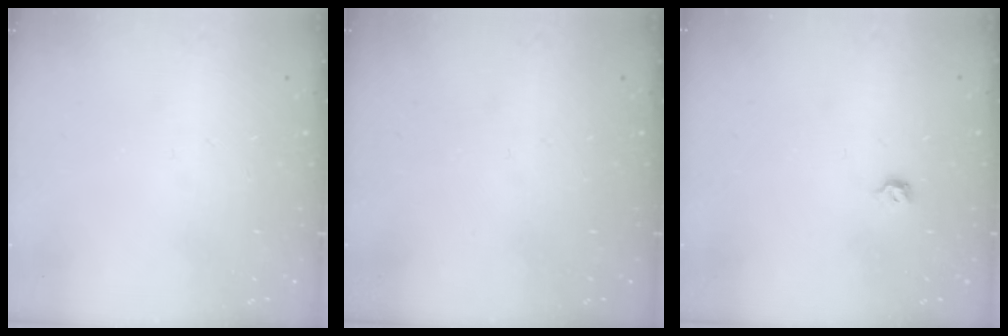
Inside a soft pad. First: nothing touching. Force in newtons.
{"total": 0.0}
{"total": 3.2, "press": 3.1, "slide": 0.7}